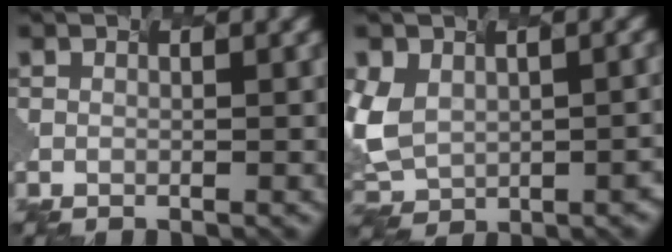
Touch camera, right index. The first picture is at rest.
{"total": 7.1, "force": [-0.9, 5.4, 4.5], "torque": [-0.093, -0.023, -0.002]}